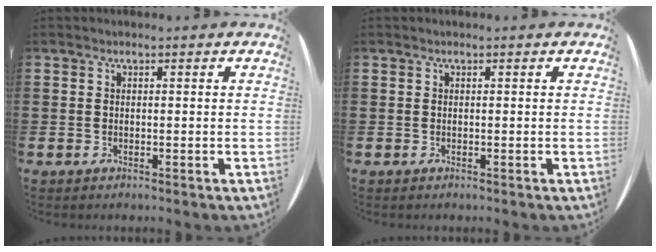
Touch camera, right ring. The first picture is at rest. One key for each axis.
{"total": 0.0}